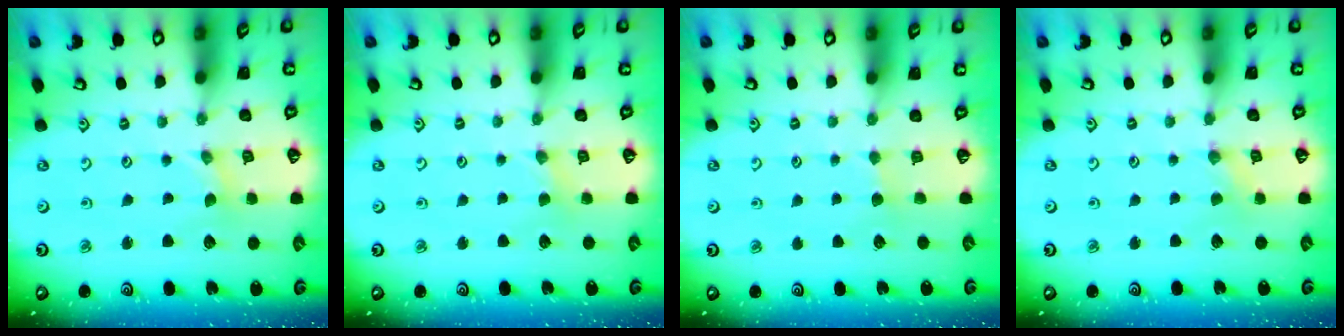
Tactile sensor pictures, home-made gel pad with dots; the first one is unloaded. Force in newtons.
{"total": 1.7, "press": 1.7, "slide": 0.2}
{"total": 2.3, "press": 2.2, "slide": 0.4}
{"total": 0.0}